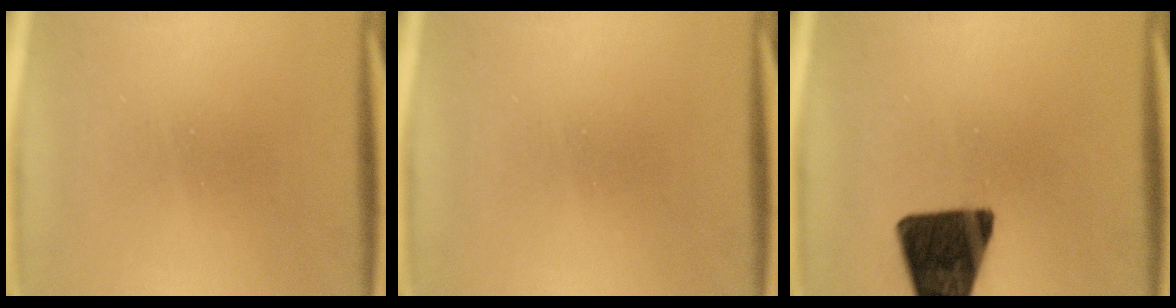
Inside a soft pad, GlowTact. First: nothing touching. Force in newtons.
{"total": 0.0}
{"total": 15.6}